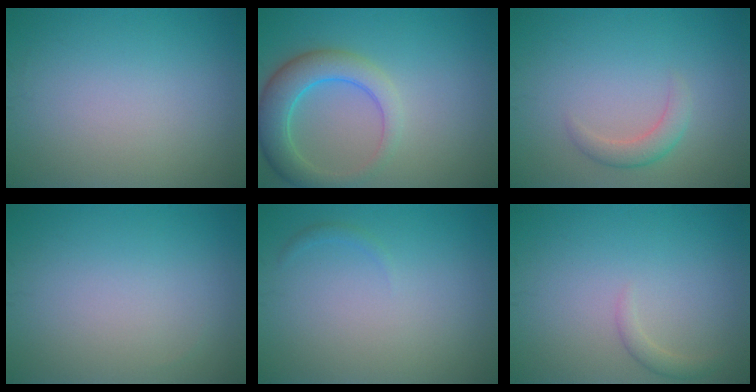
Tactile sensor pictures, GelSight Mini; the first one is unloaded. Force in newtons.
{"total": 5.1, "press": 5.1, "slide": 0.5}
{"total": 2.0, "press": 1.9, "slide": 0.2}
{"total": 0.0}
{"total": 0.6, "press": 0.6, "slide": 0.0}
{"total": 1.2, "press": 1.2, "slide": 0.1}